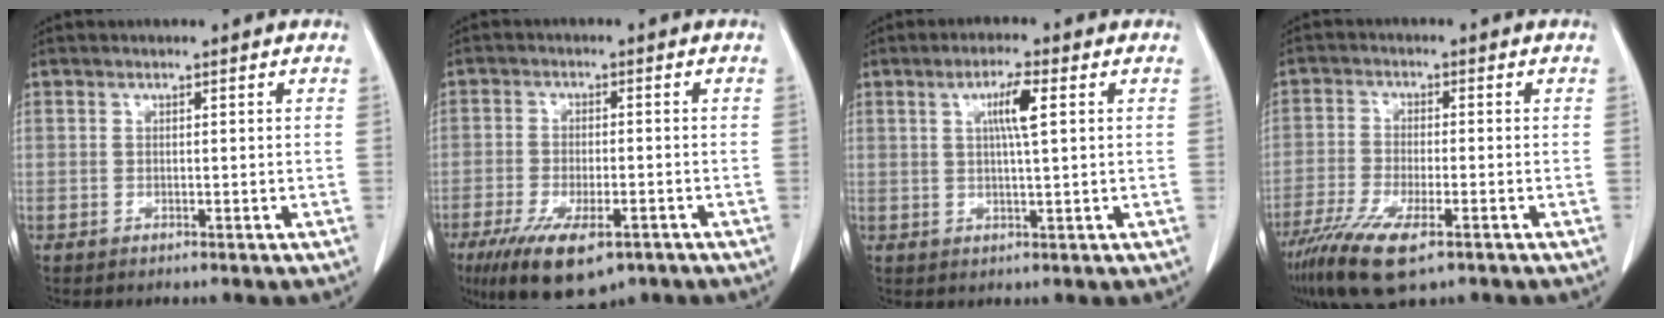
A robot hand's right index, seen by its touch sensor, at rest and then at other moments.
{"total": 11.7, "force": [-7.1, 4.1, 8.3], "torque": [-0.148, -0.021, -0.110]}
{"total": 4.8, "force": [1.4, 0.1, 4.5], "torque": [-0.080, 0.001, 0.024]}
{"total": 10.2, "force": [-6.3, 2.4, 7.7], "torque": [-0.143, -0.025, -0.107]}